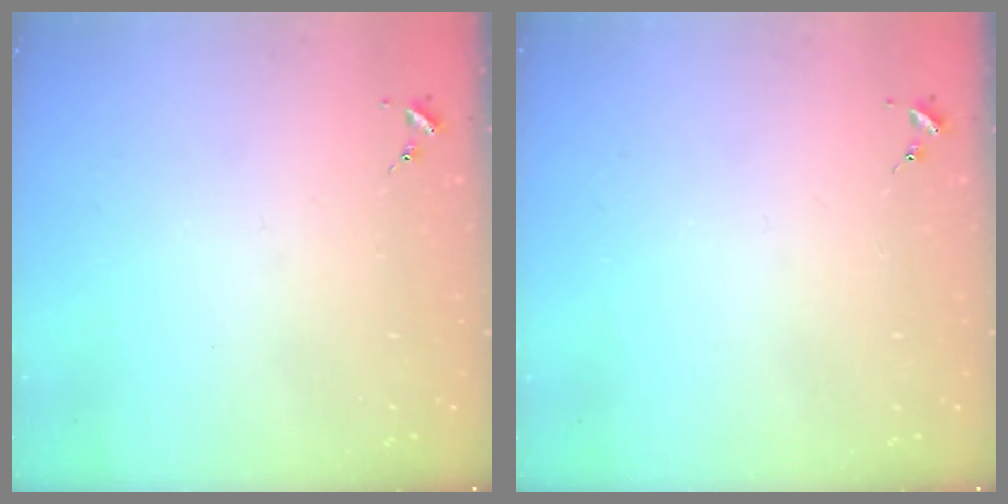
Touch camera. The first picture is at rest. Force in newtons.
{"total": 0.0}